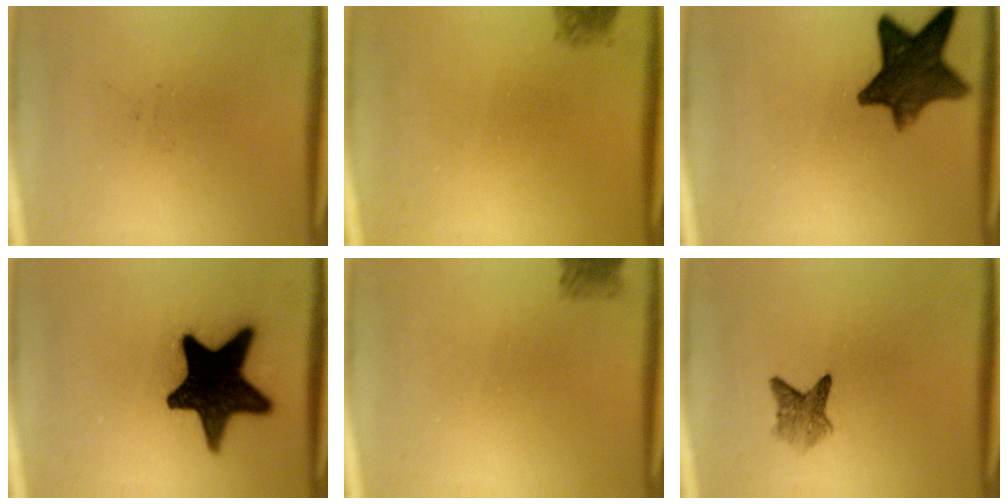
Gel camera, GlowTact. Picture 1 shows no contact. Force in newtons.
{"total": 1.5}
{"total": 11.6}
{"total": 19.2}
{"total": 2.1}
{"total": 2.9}